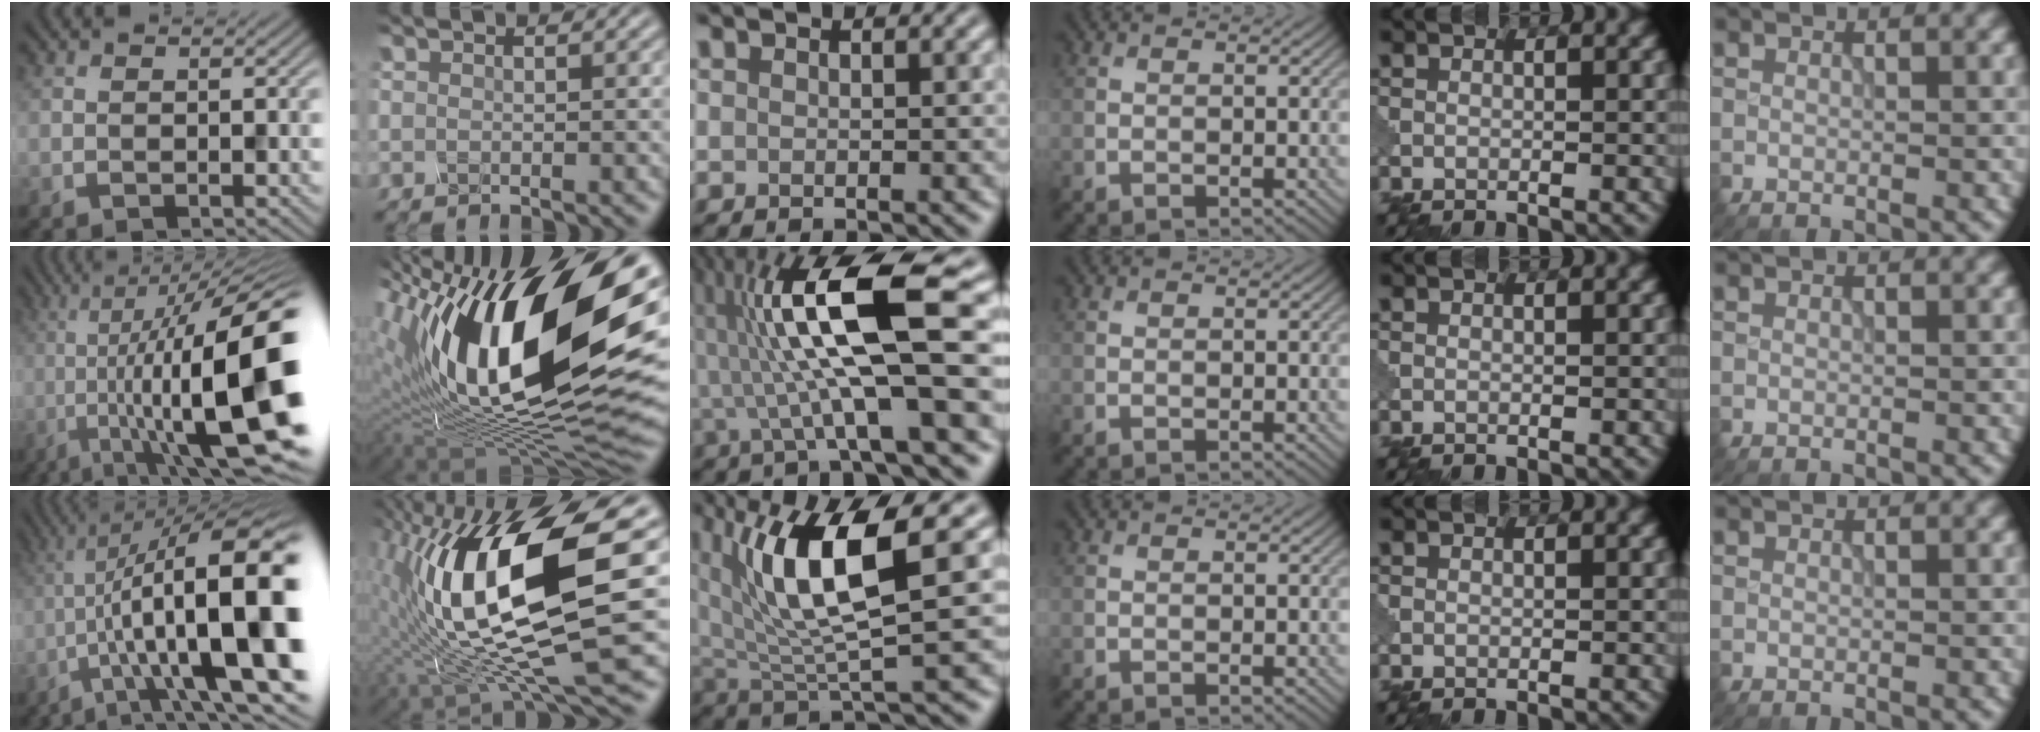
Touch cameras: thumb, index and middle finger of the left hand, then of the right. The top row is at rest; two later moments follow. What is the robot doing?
{"motion": "shake", "object": "plastic piggy bank"}